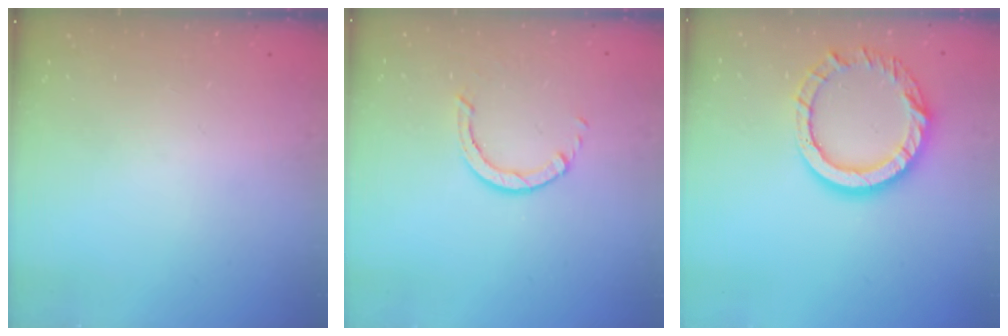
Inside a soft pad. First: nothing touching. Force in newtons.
{"total": 3.4, "press": 3.4, "slide": 0.5}
{"total": 13.3, "press": 13.3, "slide": 1.3}